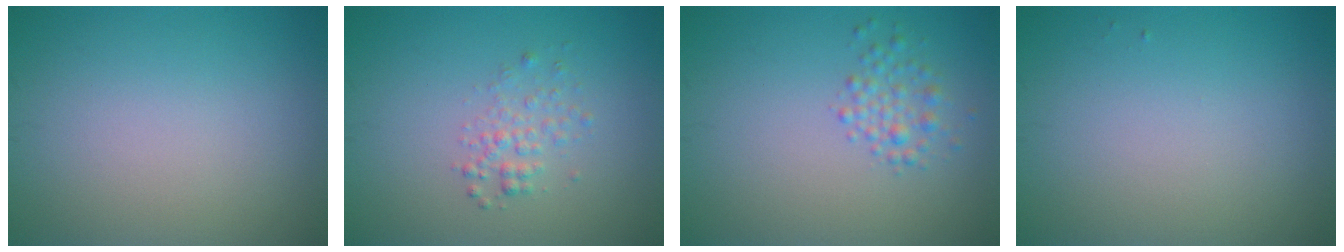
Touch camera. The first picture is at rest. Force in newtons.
{"total": 1.7, "press": 1.7, "slide": 0.1}
{"total": 1.9, "press": 1.9, "slide": 0.1}
{"total": 0.0}